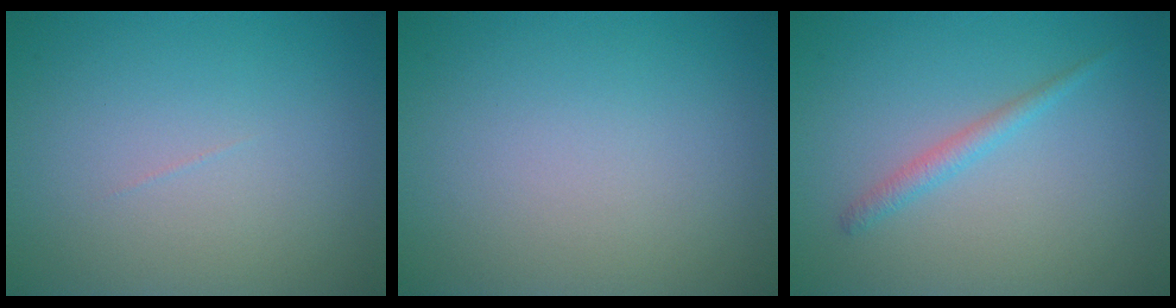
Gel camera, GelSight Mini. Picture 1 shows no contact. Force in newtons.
{"total": 0.0}
{"total": 1.4, "press": 1.4, "slide": 0.1}